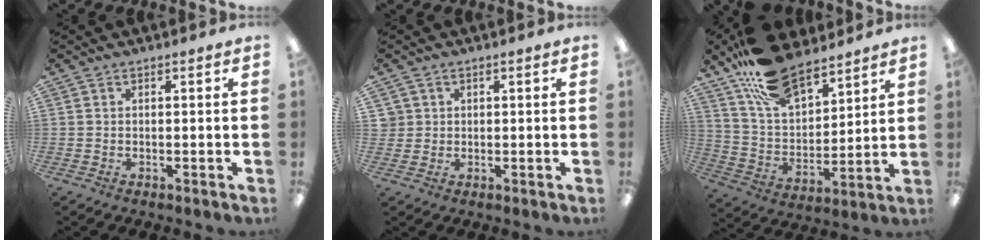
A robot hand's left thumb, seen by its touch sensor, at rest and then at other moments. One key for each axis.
{"total": 2.4, "fx": 0.8, "fy": 2.3, "fz": 0.0, "tx": -0.007, "ty": 0.003, "tz": 0.014}
{"total": 18.6, "fx": 13.8, "fy": 9.0, "fz": 8.7, "tx": -0.171, "ty": -0.072, "tz": 0.254}